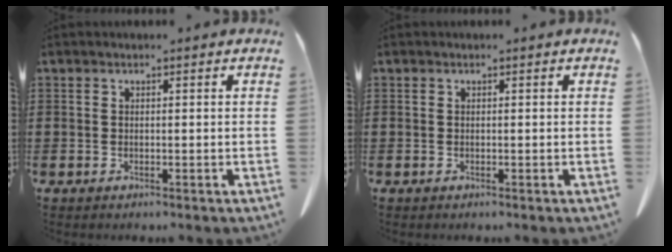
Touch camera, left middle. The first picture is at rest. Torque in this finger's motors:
{"motor_torque": [0.00, 0.00, 0.00, -0.01]}